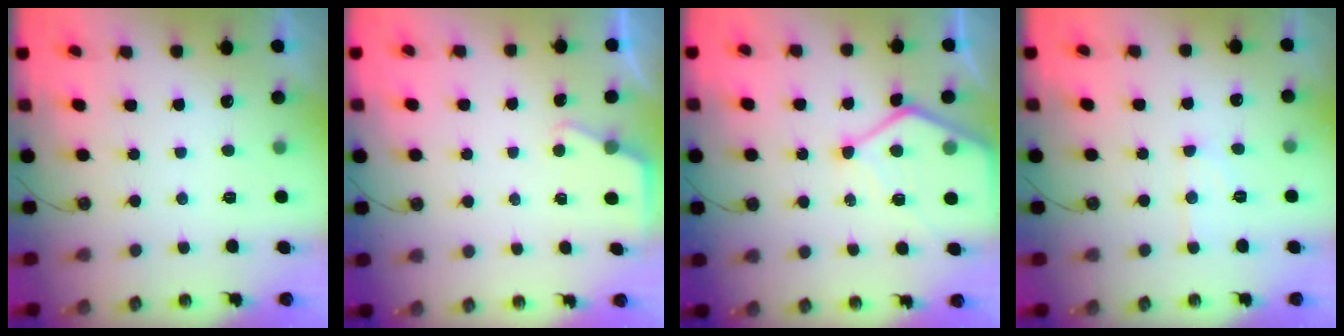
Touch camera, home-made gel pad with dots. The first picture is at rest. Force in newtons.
{"total": 2.7, "press": 2.7, "slide": 0.4}
{"total": 11.9, "press": 11.8, "slide": 1.0}
{"total": 7.5, "press": 7.5, "slide": 0.6}